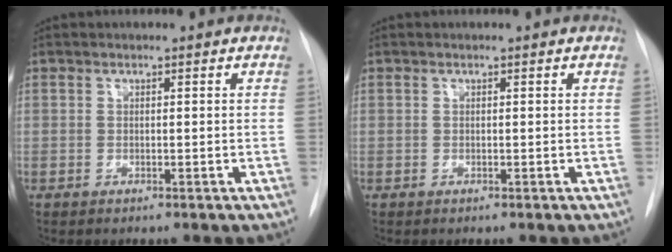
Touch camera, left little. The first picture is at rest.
{"total": 0.0}